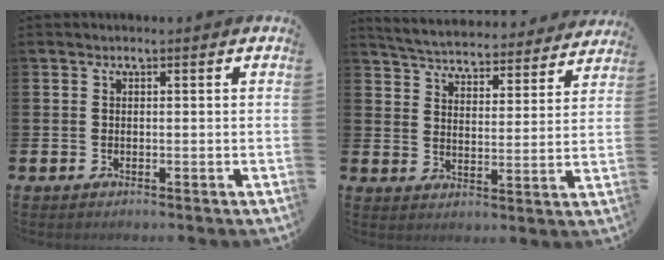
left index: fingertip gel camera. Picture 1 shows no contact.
{"total": 5.1, "force": [5.1, 0.7, 0.5], "torque": [-0.038, -0.041, 0.085]}